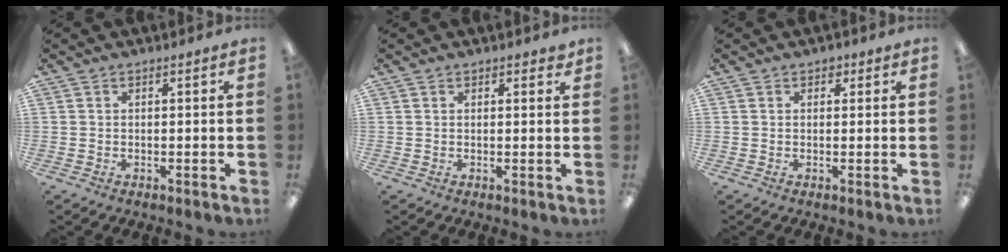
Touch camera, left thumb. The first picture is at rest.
{"total": 1.2, "force": [1.0, 0.5, 0.4], "torque": [0.001, -0.002, 0.017]}
{"total": 1.6, "force": [0.8, 1.2, 0.6], "torque": [-0.004, 0.000, 0.013]}